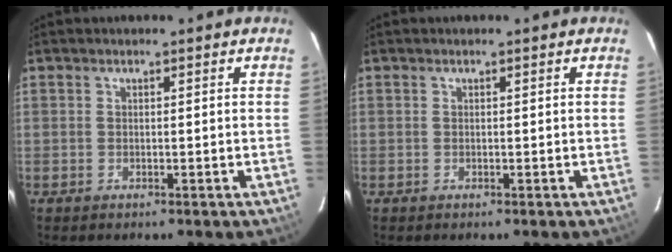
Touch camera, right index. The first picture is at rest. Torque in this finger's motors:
{"motor_torque": [0.00, 0.00, 0.00, 0.01]}